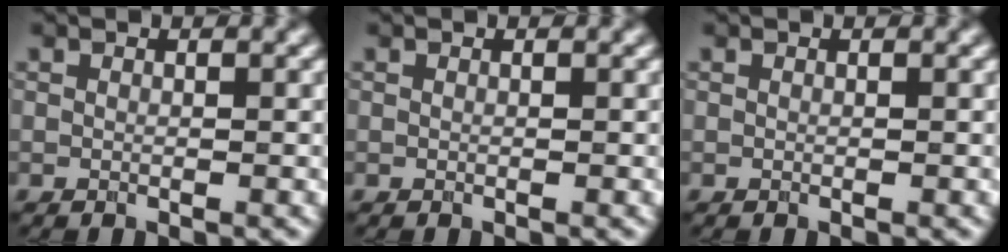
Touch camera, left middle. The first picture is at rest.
{"total": 0.0}
{"total": 0.0}